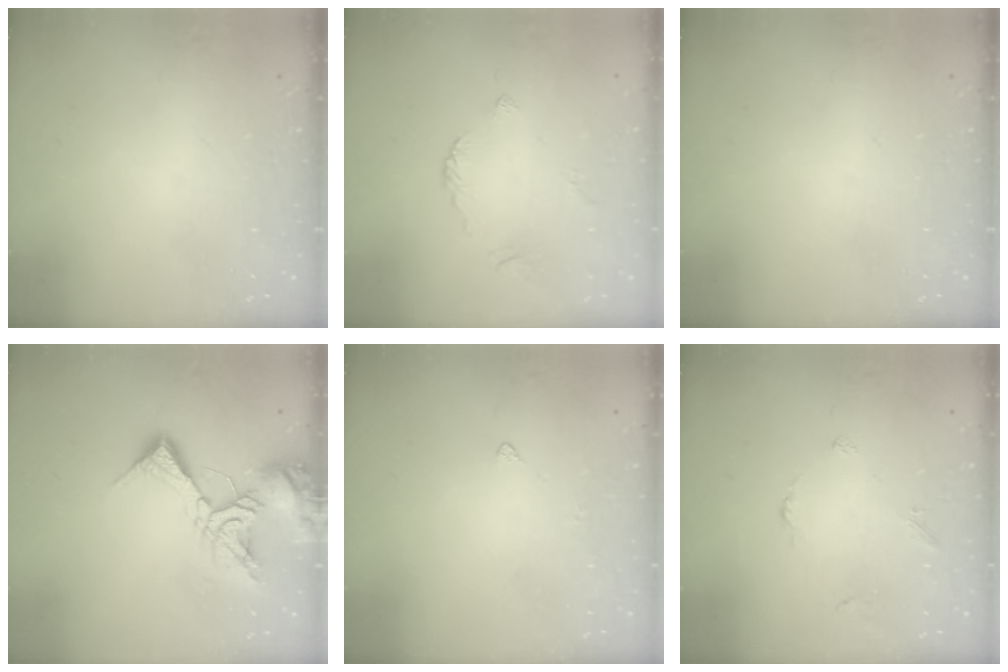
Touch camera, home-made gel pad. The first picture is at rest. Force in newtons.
{"total": 3.2, "press": 3.2, "slide": 0.3}
{"total": 0.0}
{"total": 14.9, "press": 14.8, "slide": 2.0}
{"total": 2.9, "press": 2.8, "slide": 0.8}
{"total": 2.9, "press": 2.9, "slide": 0.5}